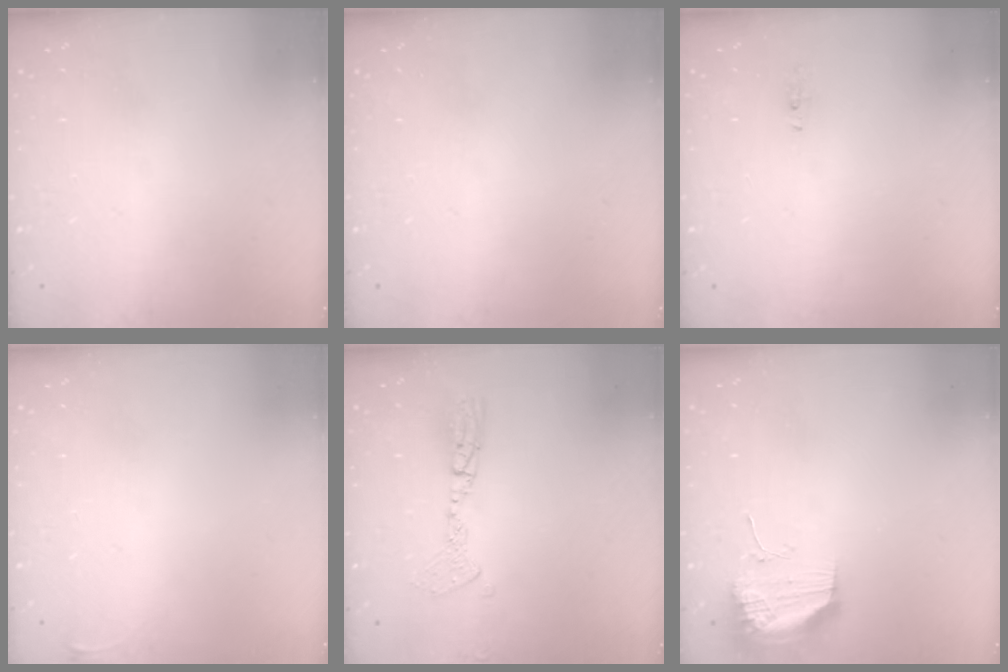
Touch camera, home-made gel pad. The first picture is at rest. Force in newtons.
{"total": 0.0}
{"total": 3.8, "press": 2.8, "slide": 2.6}
{"total": 2.6, "press": 2.6, "slide": 0.6}
{"total": 10.0, "press": 9.7, "slide": 2.6}
{"total": 17.0, "press": 13.3, "slide": 10.6}